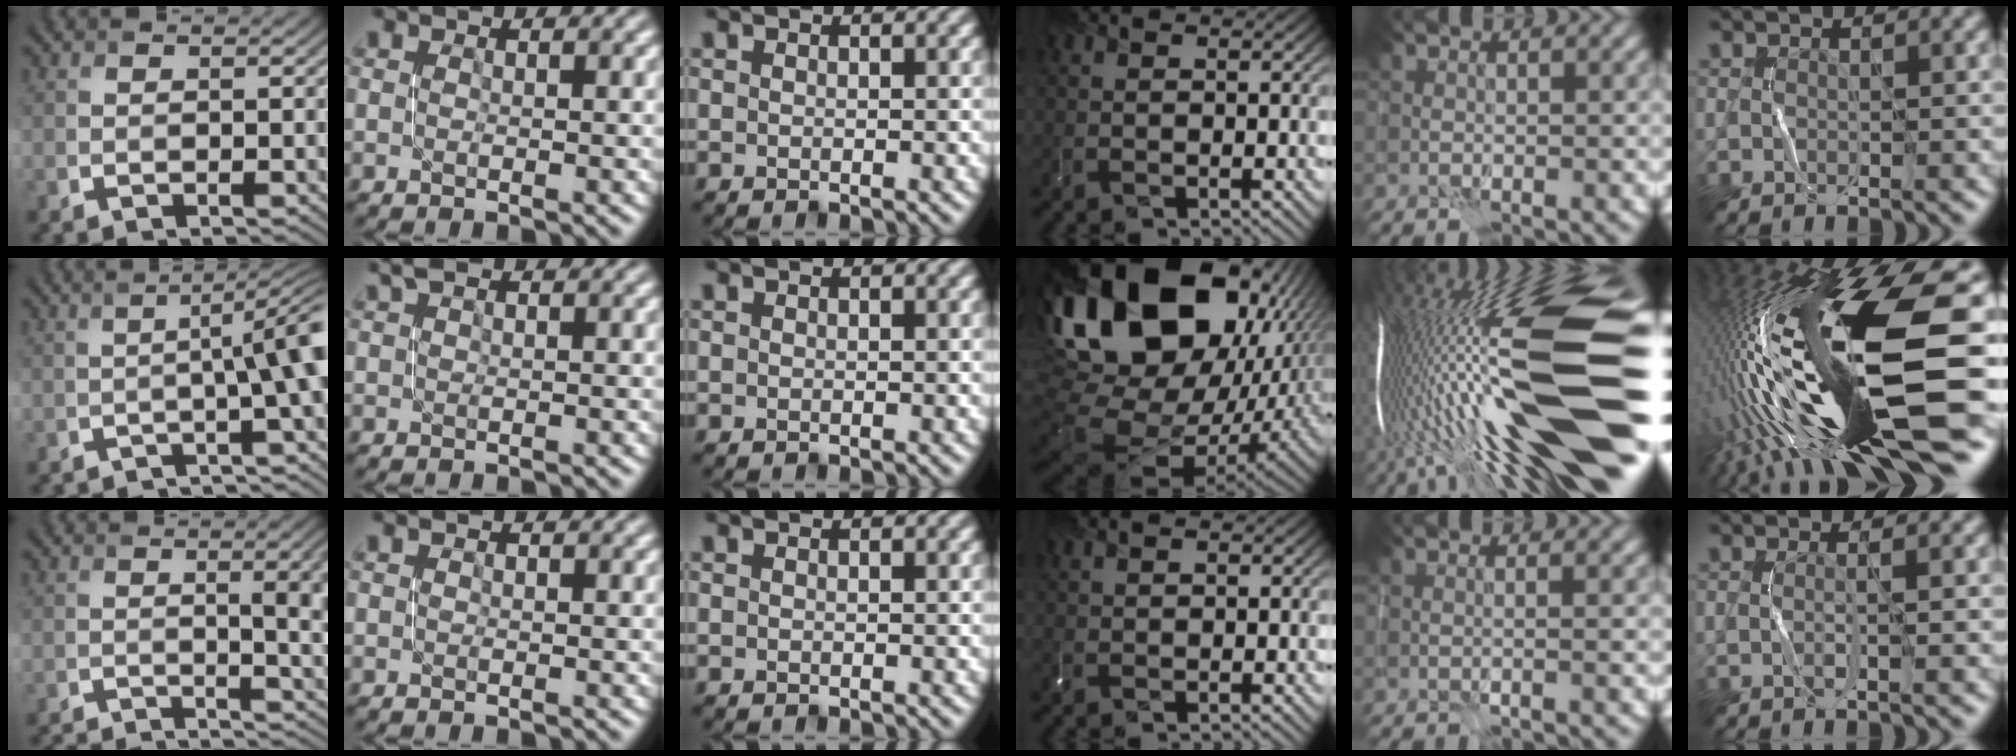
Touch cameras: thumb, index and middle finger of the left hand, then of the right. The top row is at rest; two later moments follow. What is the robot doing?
{"motion": "open", "object": "stapler"}